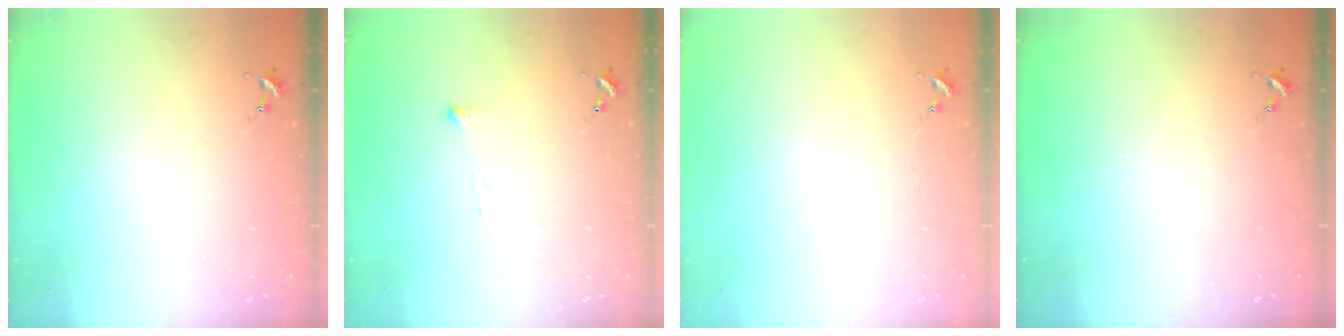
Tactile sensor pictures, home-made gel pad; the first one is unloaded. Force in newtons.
{"total": 2.9, "press": 2.9, "slide": 0.4}
{"total": 0.0}
{"total": 0.0}